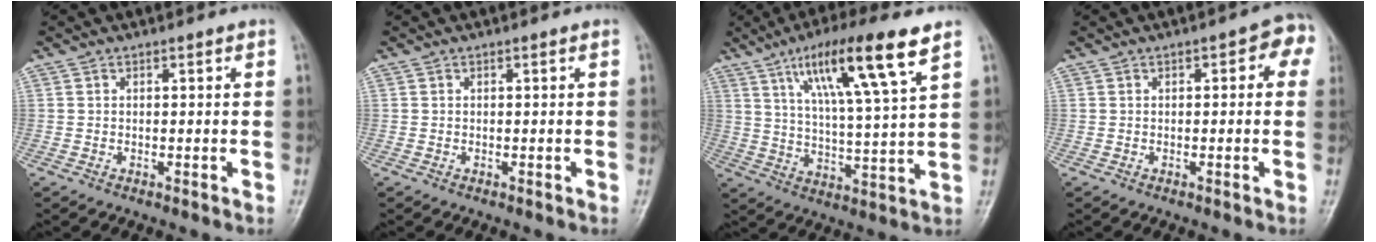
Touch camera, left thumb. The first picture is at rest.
{"total": 0.0}
{"total": 16.0, "force": [8.6, 1.9, 13.3], "torque": [-0.228, -0.029, 0.151]}
{"total": 5.1, "force": [1.1, 2.5, 4.2], "torque": [-0.022, 0.014, 0.001]}